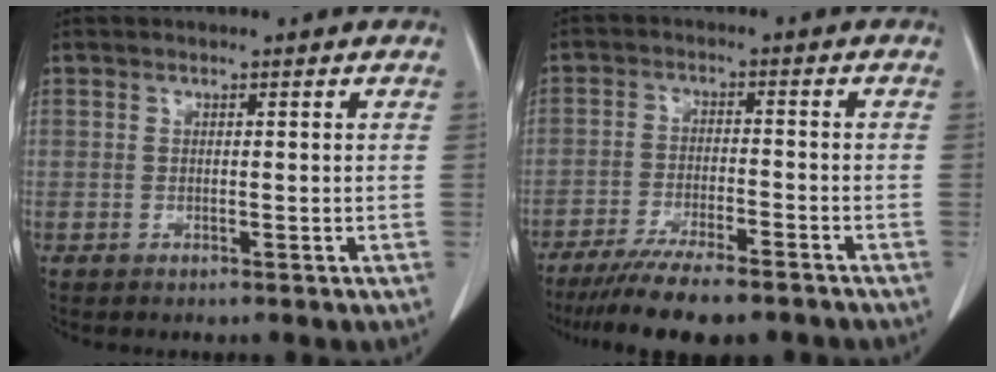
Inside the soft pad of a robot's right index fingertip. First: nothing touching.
{"total": 12.6, "force": [-10.5, 1.9, 6.7], "torque": [-0.105, -0.021, -0.162]}